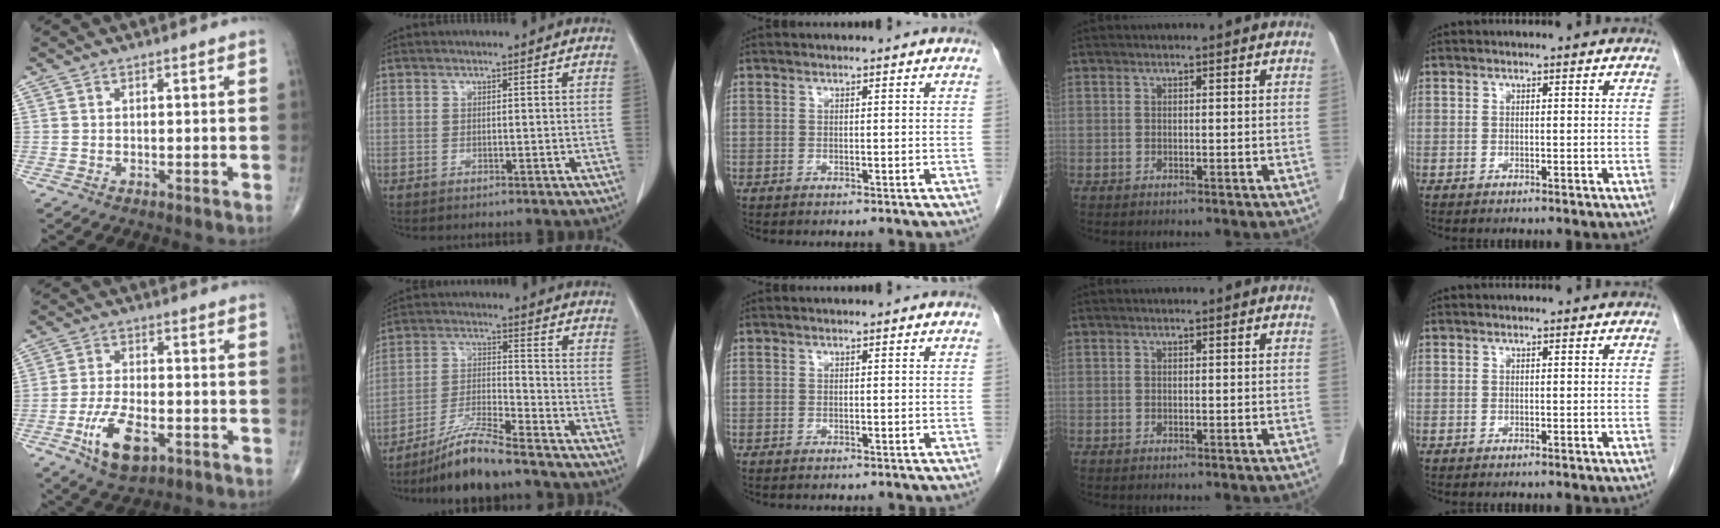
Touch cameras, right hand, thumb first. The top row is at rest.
{"thumb": {"total": 9.8, "force": [-3.9, 4.6, 7.7], "torque": [-0.144, 0.007, -0.065]}, "index": {"total": 9.2, "force": [-7.7, 0.0, 5.0], "torque": [-0.100, -0.021, -0.144]}}